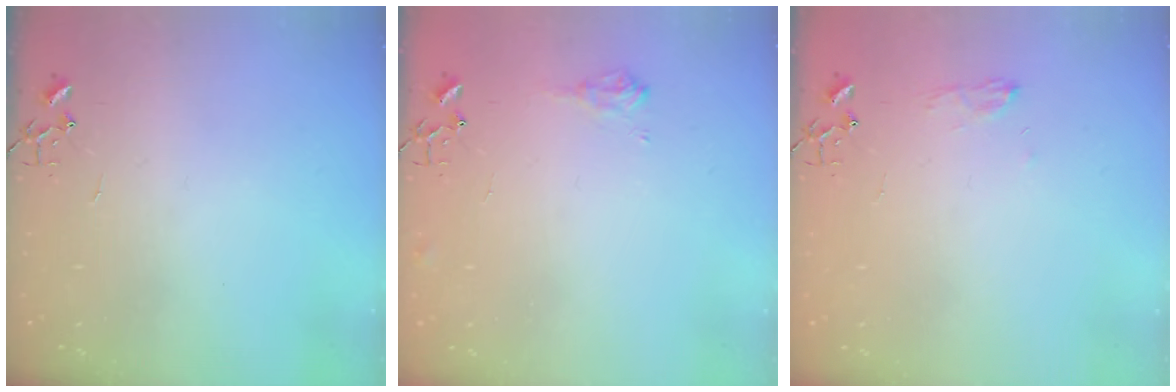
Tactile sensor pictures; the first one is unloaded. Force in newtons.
{"total": 7.4, "press": 7.4, "slide": 0.5}
{"total": 6.8, "press": 6.8, "slide": 0.8}